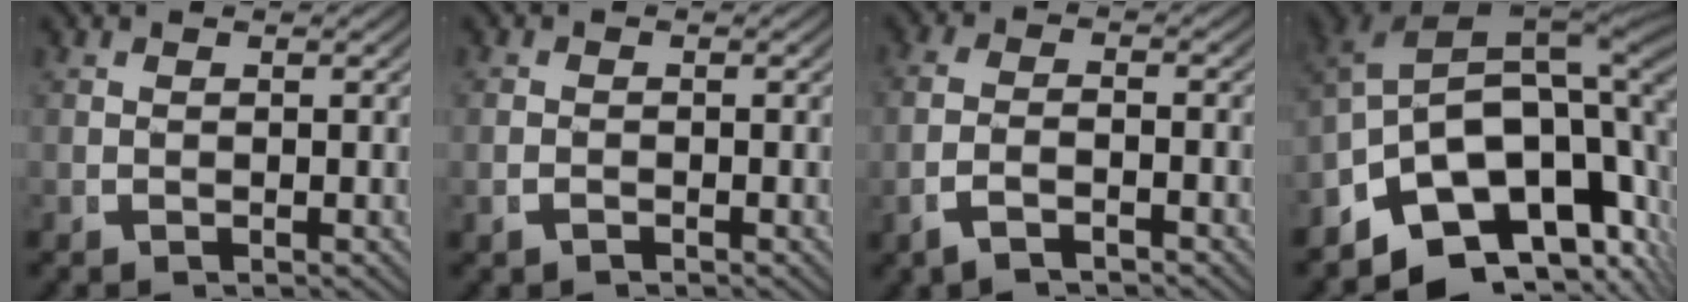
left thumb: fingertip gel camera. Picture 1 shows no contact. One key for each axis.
{"total": 0.7, "fx": -0.6, "fy": 0.3, "fz": 0.2, "tx": -0.007, "ty": -0.005, "tz": -0.008}
{"total": 2.5, "fx": -1.2, "fy": 1.1, "fz": 1.8, "tx": -0.047, "ty": -0.002, "tz": -0.022}
{"total": 19.3, "fx": -2.4, "fy": 13.4, "fz": 13.7, "tx": -0.249, "ty": -0.041, "tz": -0.038}